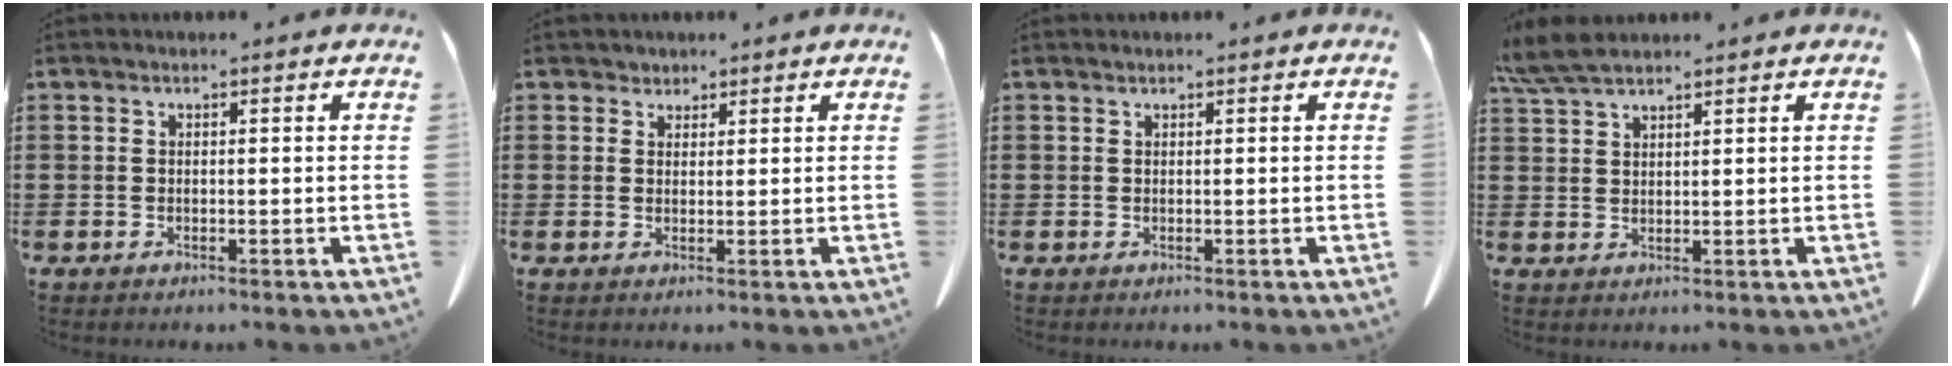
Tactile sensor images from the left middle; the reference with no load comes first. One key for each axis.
{"total": 1.5, "fx": 1.3, "fy": 0.8, "fz": -0.1, "tx": -0.004, "ty": 0.004, "tz": 0.026}
{"total": 0.0}
{"total": 4.9, "fx": 4.0, "fy": 1.0, "fz": 2.6, "tx": -0.062, "ty": -0.004, "tz": 0.076}